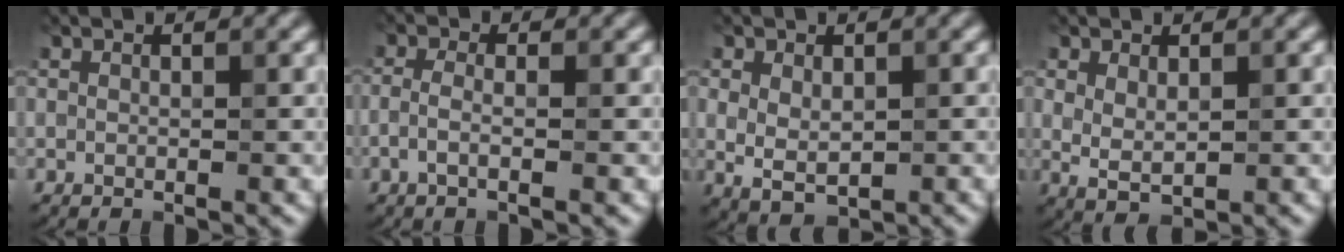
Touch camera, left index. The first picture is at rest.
{"total": 1.8, "force": [-0.6, 0.5, 1.7], "torque": [-0.037, -0.002, -0.018]}
{"total": 2.9, "force": [0.3, 1.9, 2.2], "torque": [-0.040, -0.003, 0.012]}
{"total": 2.0, "force": [0.5, 1.0, 1.7], "torque": [-0.033, -0.003, 0.015]}